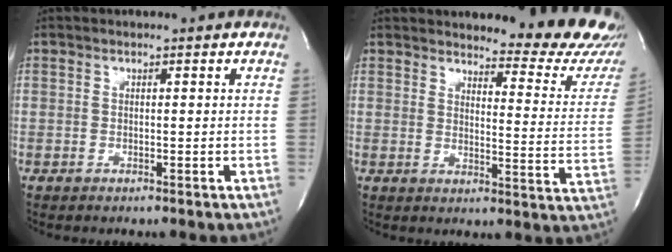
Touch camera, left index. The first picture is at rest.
{"total": 16.0, "force": [15.0, 2.0, 5.1], "torque": [-0.044, -0.102, 0.151]}